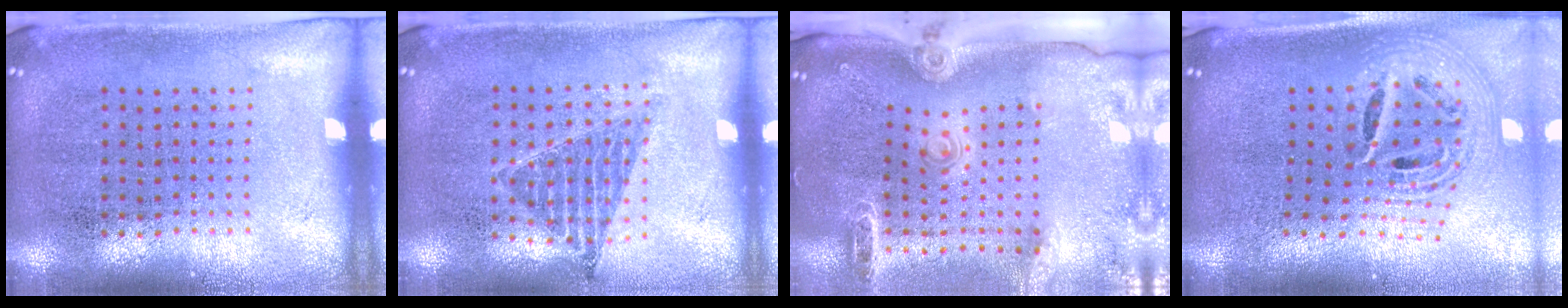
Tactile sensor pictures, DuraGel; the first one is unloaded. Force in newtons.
{"total": 1.0, "press": 0.9, "slide": 0.4}
{"total": 2.6, "press": 1.9, "slide": 1.7}
{"total": 2.7, "press": 1.8, "slide": 2.0}